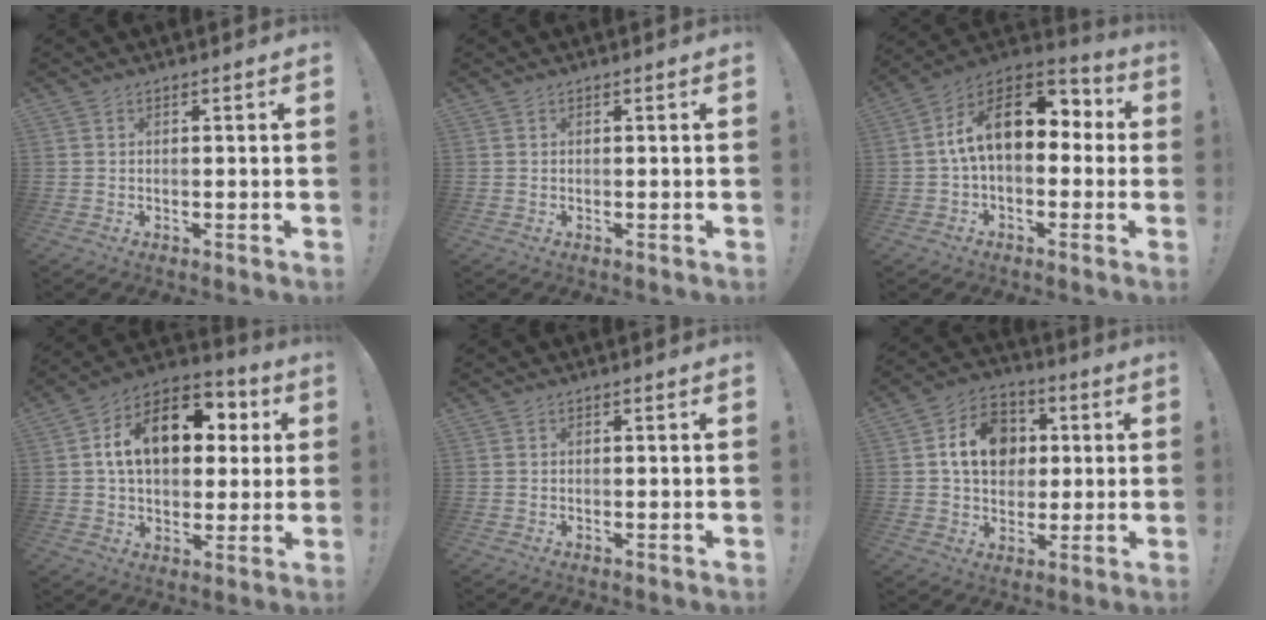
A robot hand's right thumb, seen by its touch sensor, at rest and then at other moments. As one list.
[{"total": 0.0}, {"total": 17.3, "force": [3.4, 10.1, 13.6], "torque": [-0.221, 0.007, 0.060]}, {"total": 17.5, "force": [4.9, 11.2, 12.5], "torque": [-0.192, -0.005, 0.087]}, {"total": 0.0}, {"total": 14.2, "force": [3.1, 11.5, 7.7], "torque": [-0.098, 0.000, 0.063]}]